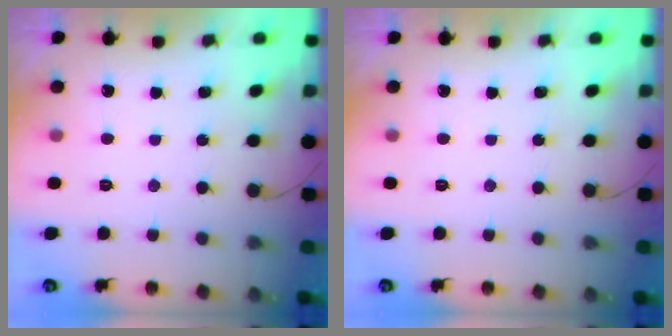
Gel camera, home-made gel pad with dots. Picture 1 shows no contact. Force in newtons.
{"total": 0.0}